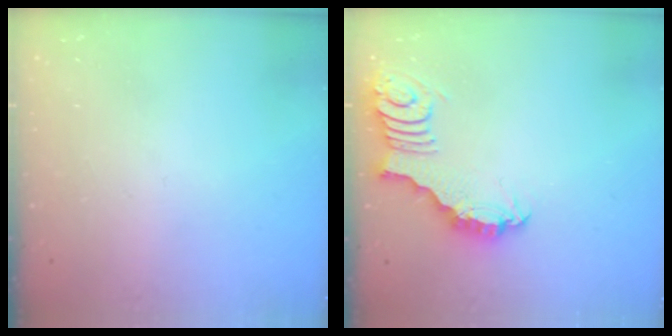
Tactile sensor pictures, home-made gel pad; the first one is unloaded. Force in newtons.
{"total": 3.0, "press": 3.0, "slide": 0.1}